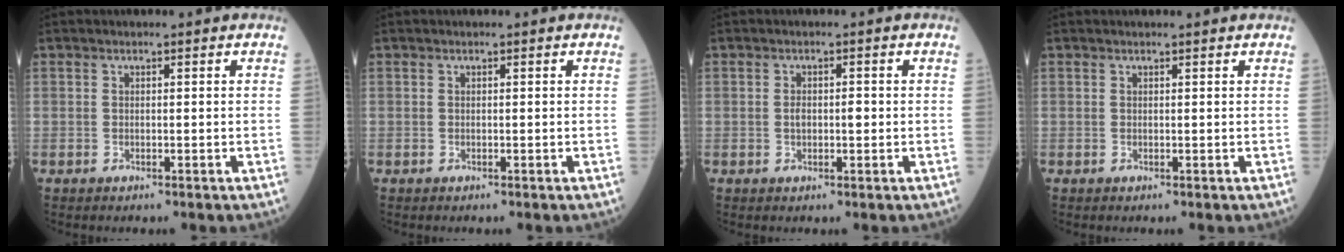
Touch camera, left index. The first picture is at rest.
{"total": 0.0}
{"total": 2.1, "force": [-0.1, 1.0, 1.8], "torque": [-0.033, 0.007, -0.001]}
{"total": 1.0, "force": [1.0, -0.1, 0.3], "torque": [-0.007, 0.003, 0.011]}